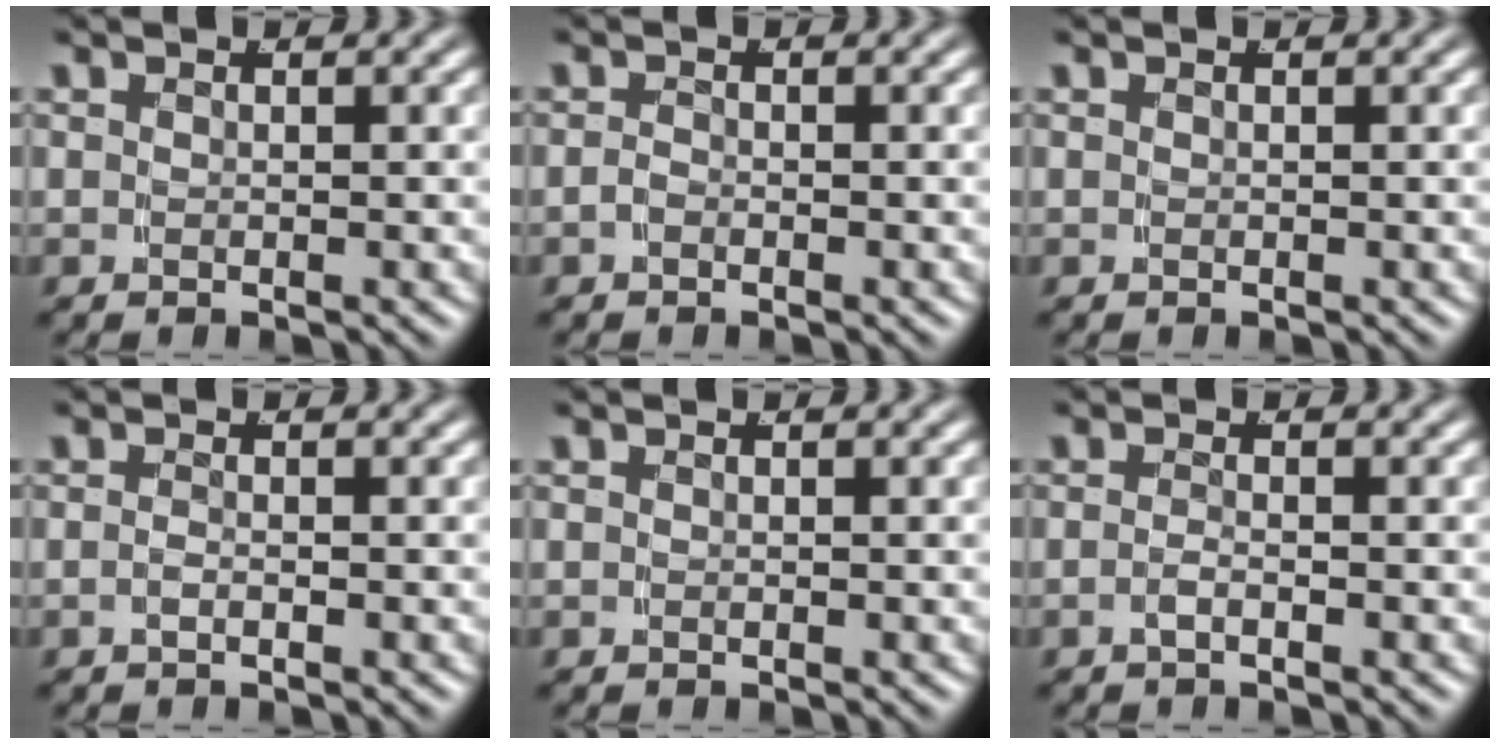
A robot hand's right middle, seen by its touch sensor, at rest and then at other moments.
{"total": 0.7, "force": [-0.6, 0.1, 0.3], "torque": [-0.009, -0.001, -0.014]}
{"total": 0.0}
{"total": 0.7, "force": [-0.5, -0.4, 0.3], "torque": [-0.006, 0.001, -0.010]}
{"total": 0.0}
{"total": 1.0, "force": [-0.8, -0.4, 0.6], "torque": [-0.011, 0.001, -0.017]}